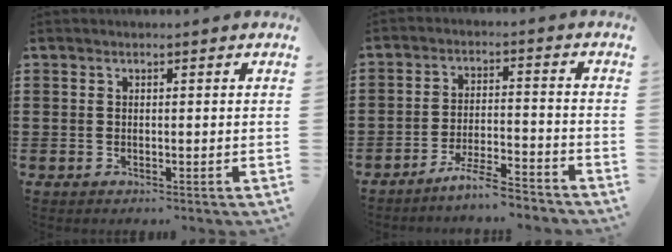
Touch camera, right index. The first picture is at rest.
{"total": 5.8, "force": [-5.3, -0.1, 2.5], "torque": [-0.048, -0.009, -0.099]}